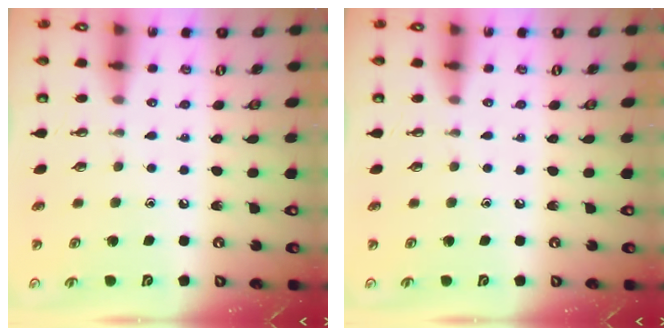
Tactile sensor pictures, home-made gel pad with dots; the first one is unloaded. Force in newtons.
{"total": 0.0}